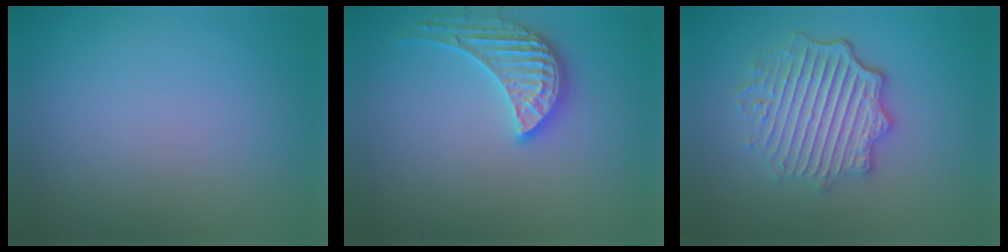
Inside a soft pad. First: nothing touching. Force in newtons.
{"total": 3.2, "press": 3.2, "slide": 0.5}
{"total": 6.1, "press": 4.6, "slide": 4.0}